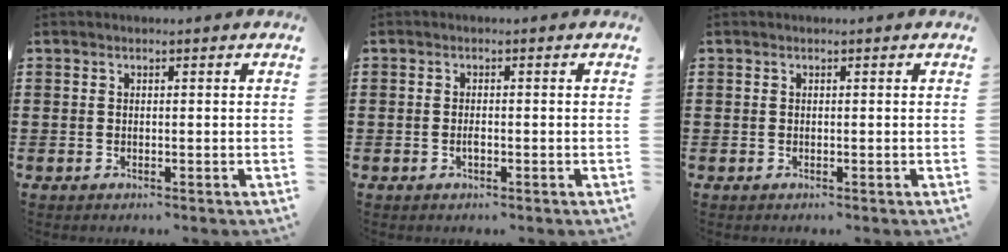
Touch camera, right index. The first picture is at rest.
{"total": 1.2, "force": [-0.4, 0.4, 1.1], "torque": [-0.021, -0.003, -0.006]}
{"total": 0.0}